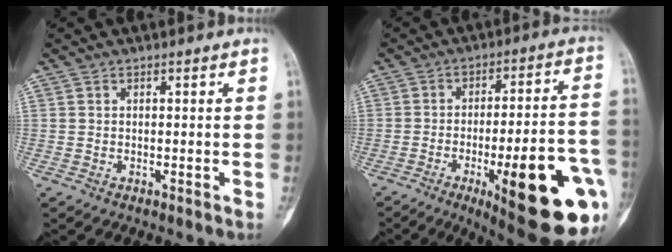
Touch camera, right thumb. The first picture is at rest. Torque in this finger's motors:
{"motor_torque": [0.52, 0.80, 1.95, -0.82, 0.07]}